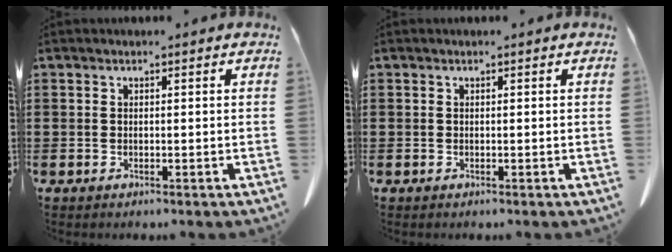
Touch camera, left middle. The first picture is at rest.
{"total": 0.0}